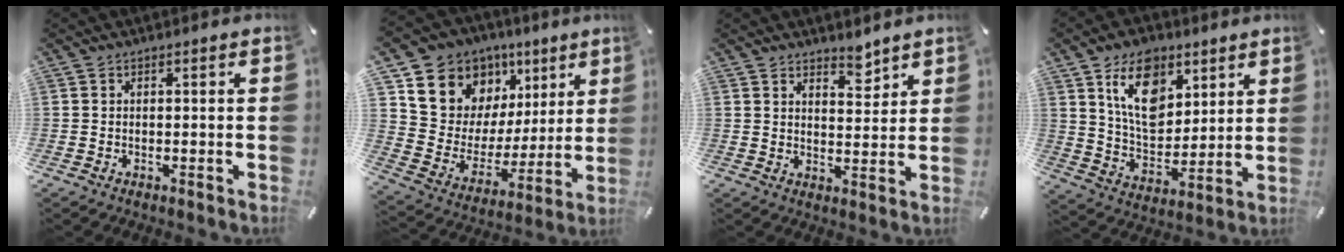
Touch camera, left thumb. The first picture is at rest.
{"total": 12.5, "force": [7.7, 9.6, 2.1], "torque": [-0.047, -0.074, 0.146]}
{"total": 4.7, "force": [4.2, 1.9, 0.8], "torque": [0.013, -0.036, 0.071]}
{"total": 14.0, "force": [7.4, 9.3, 7.5], "torque": [-0.116, -0.029, 0.137]}